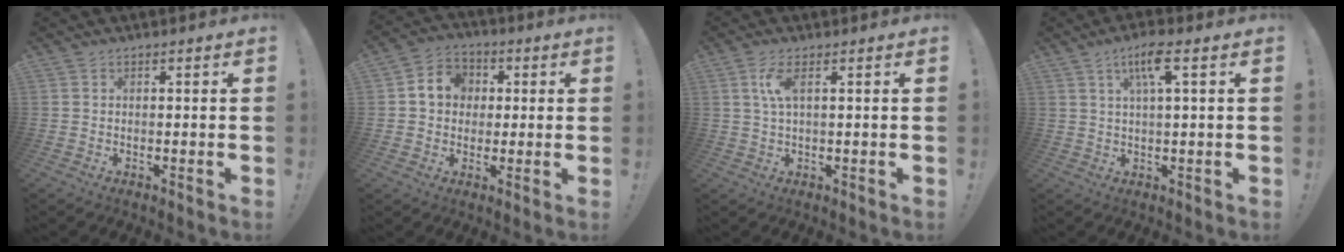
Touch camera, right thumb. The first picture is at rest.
{"total": 8.7, "force": [1.3, 7.9, 3.4], "torque": [-0.053, 0.012, 0.031]}
{"total": 4.9, "force": [1.5, 1.3, 4.5], "torque": [-0.088, 0.001, 0.026]}
{"total": 7.2, "force": [2.9, 1.2, 6.6], "torque": [-0.122, 0.004, 0.044]}